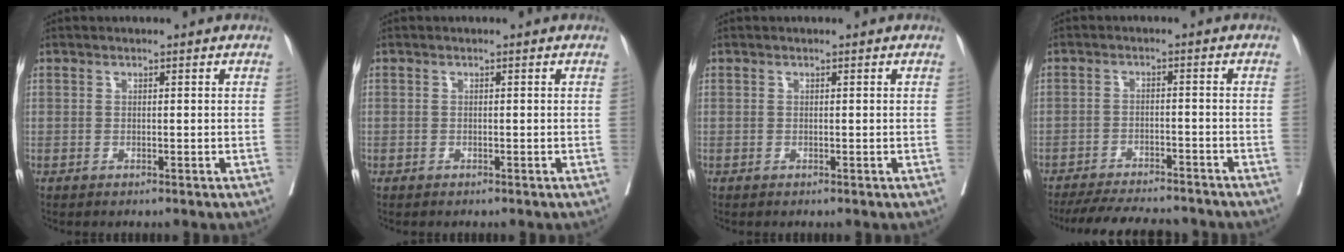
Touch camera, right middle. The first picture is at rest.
{"total": 0.6, "force": [-0.3, 0.5, -0.1], "torque": [0.002, 0.007, -0.006]}
{"total": 0.0}
{"total": 14.0, "force": [-12.8, 2.7, 5.2], "torque": [-0.089, -0.006, -0.175]}